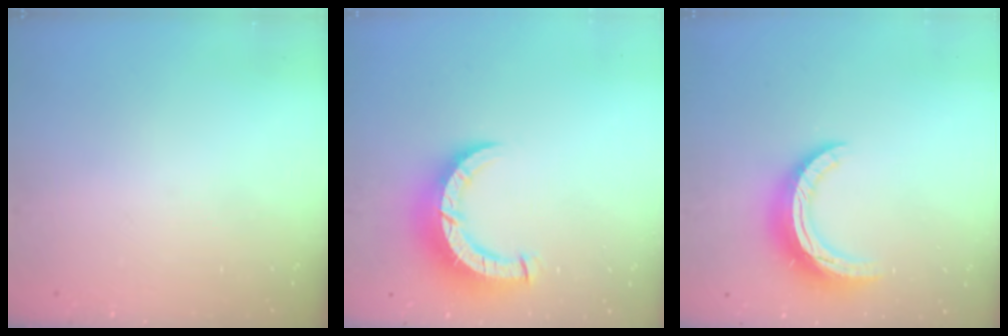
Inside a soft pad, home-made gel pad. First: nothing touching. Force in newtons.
{"total": 9.4, "press": 9.3, "slide": 1.0}
{"total": 11.8, "press": 11.8, "slide": 0.9}